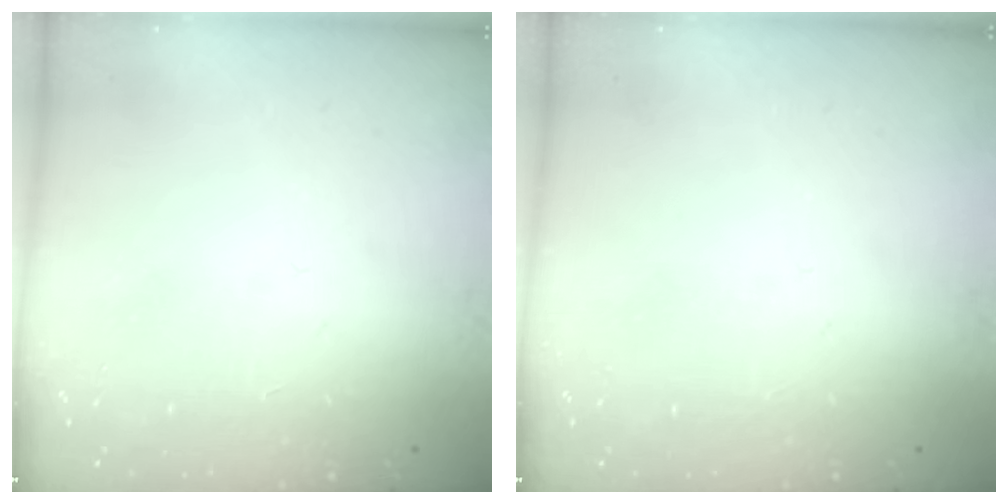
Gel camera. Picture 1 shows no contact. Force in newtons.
{"total": 0.0}